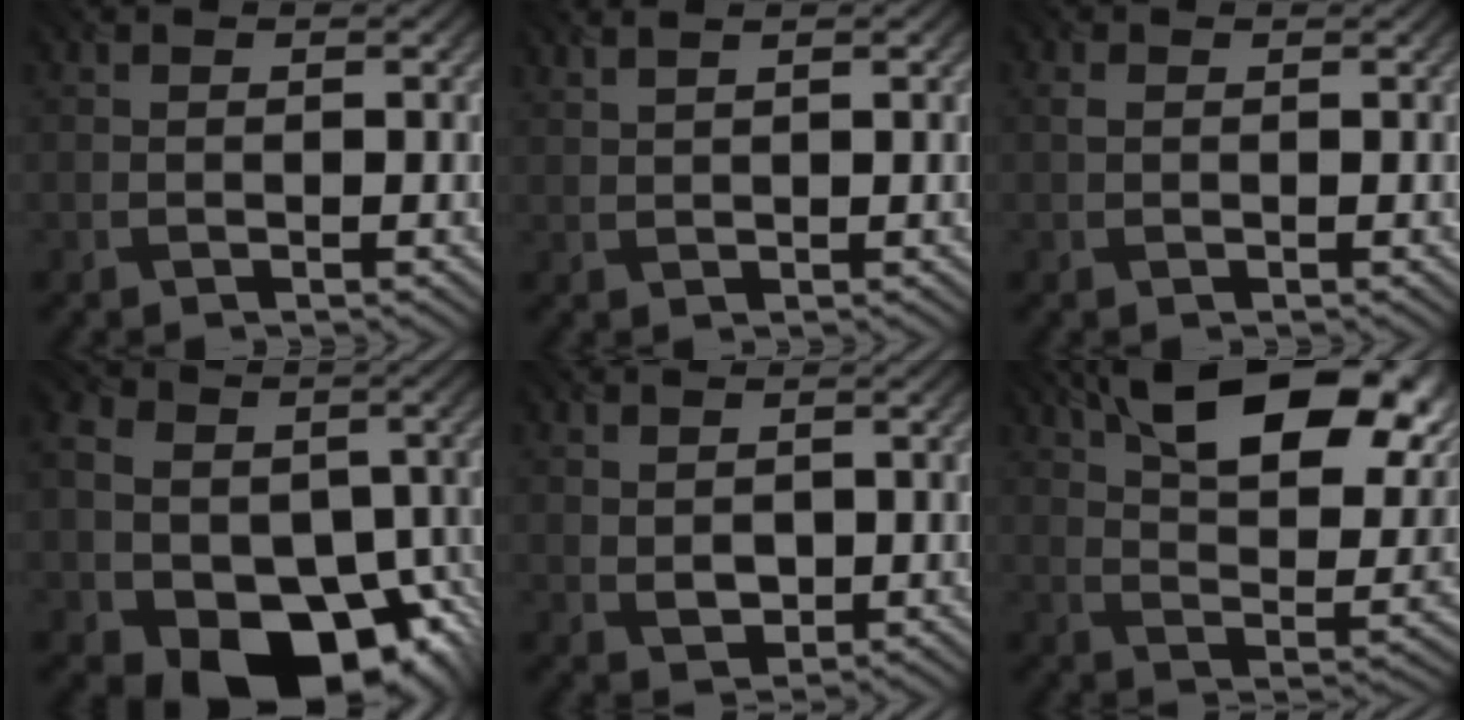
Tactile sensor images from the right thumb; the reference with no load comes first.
{"total": 2.9, "force": [2.1, 0.6, 1.9], "torque": [-0.030, 0.005, 0.033]}
{"total": 0.7, "force": [0.3, 0.4, 0.4], "torque": [-0.015, 0.002, 0.006]}
{"total": 19.0, "force": [-6.7, 14.6, 10.1], "torque": [-0.181, -0.040, -0.106]}
{"total": 2.0, "force": [0.6, 1.5, 1.2], "torque": [-0.033, -0.003, 0.015]}
{"total": 17.1, "force": [9.2, 7.6, 12.2], "torque": [-0.207, 0.009, 0.146]}